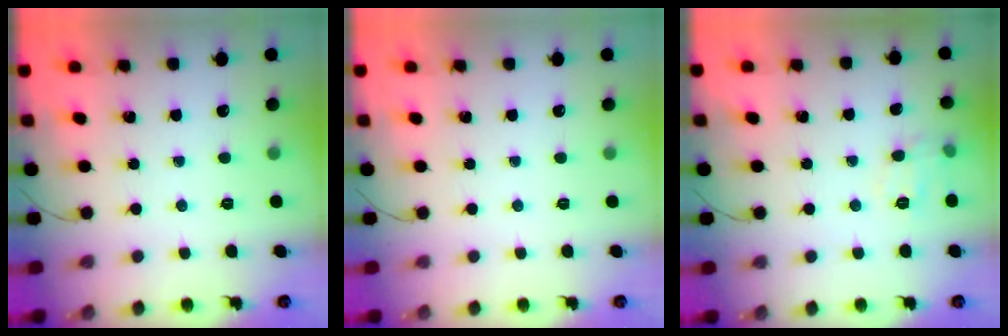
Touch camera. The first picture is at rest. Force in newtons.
{"total": 0.0}
{"total": 8.5, "press": 8.4, "slide": 1.5}